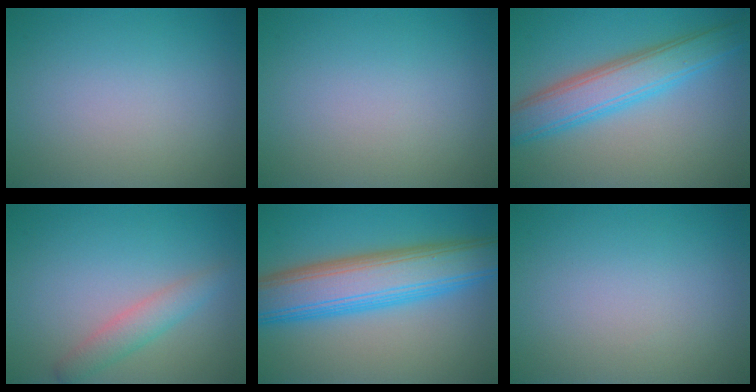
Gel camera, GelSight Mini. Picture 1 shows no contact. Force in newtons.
{"total": 0.0}
{"total": 5.7, "press": 5.7, "slide": 0.1}
{"total": 2.4, "press": 2.4, "slide": 0.2}
{"total": 9.4, "press": 9.4, "slide": 0.3}
{"total": 0.0}